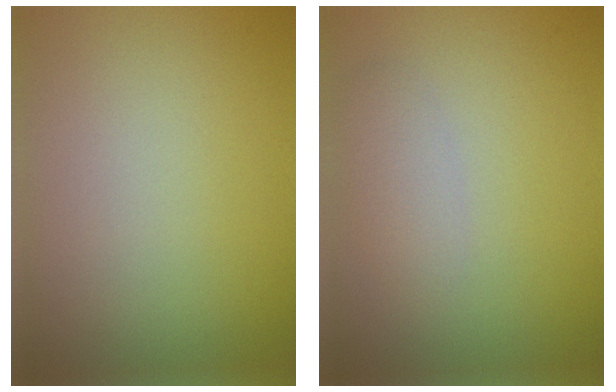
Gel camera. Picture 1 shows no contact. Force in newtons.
{"total": 1.7, "press": 1.7, "slide": 0.1}